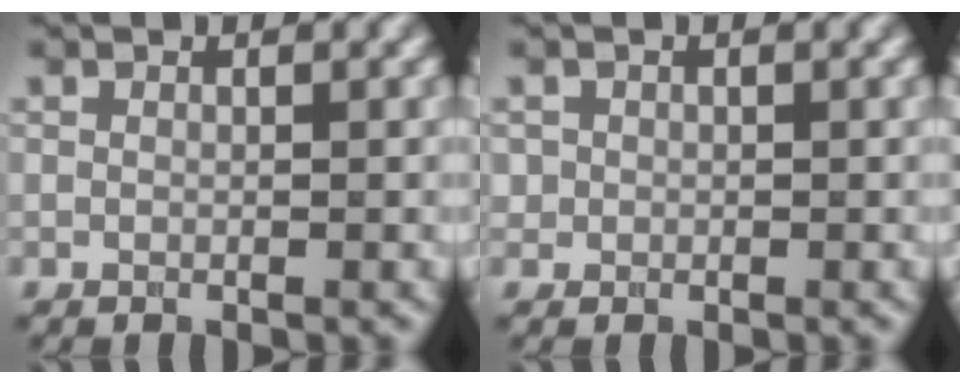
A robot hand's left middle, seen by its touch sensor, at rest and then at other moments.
{"total": 0.9, "force": [0.0, 0.9, 0.0], "torque": [0.012, -0.004, 0.001]}